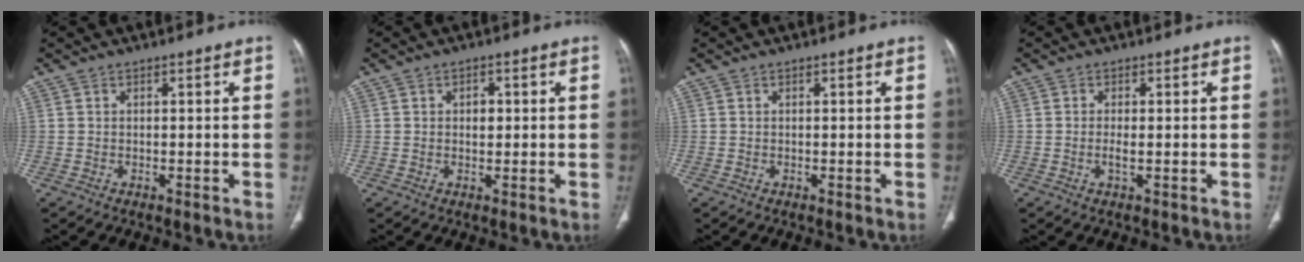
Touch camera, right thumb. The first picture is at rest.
{"total": 1.9, "force": [0.3, 1.4, 1.3], "torque": [-0.010, 0.002, 0.003]}
{"total": 0.0}
{"total": 1.6, "force": [-0.2, 0.4, 1.6], "torque": [-0.037, -0.003, -0.005]}